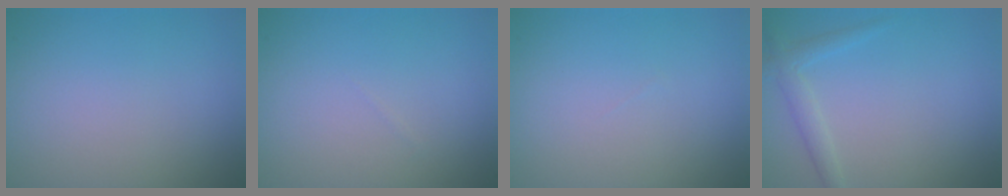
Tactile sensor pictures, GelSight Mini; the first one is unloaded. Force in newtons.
{"total": 0.0}
{"total": 0.0}
{"total": 1.8, "press": 1.8, "slide": 0.0}